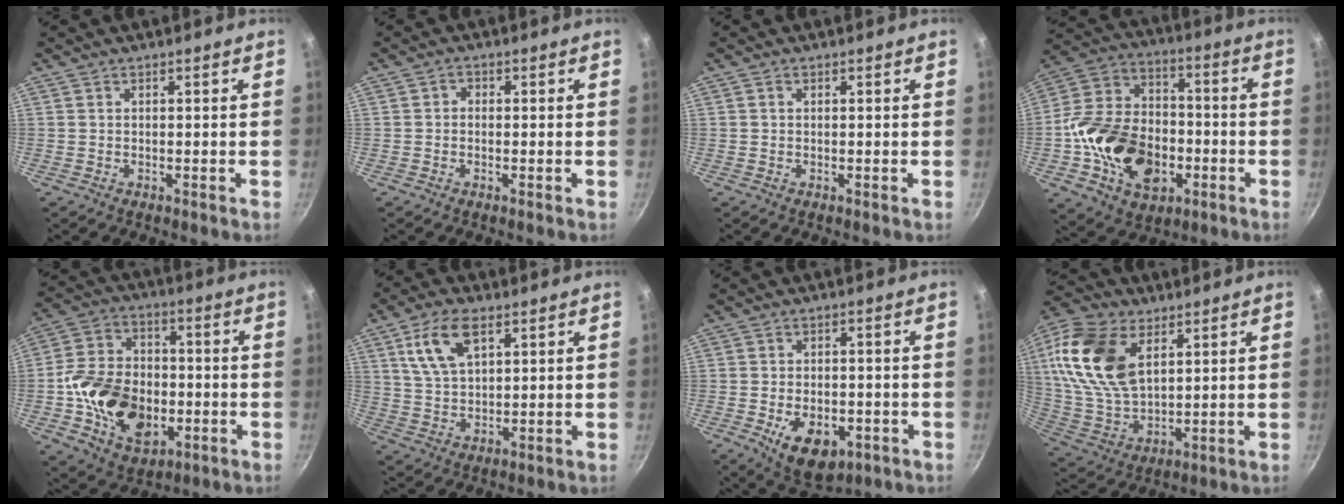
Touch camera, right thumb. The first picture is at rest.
{"total": 1.4, "force": [-0.2, 1.2, 0.7], "torque": [-0.010, 0.006, -0.006]}
{"total": 0.6, "force": [0.1, 0.5, 0.3], "torque": [-0.003, 0.004, 0.002]}
{"total": 21.5, "force": [-5.7, 15.2, 14.0], "torque": [-0.221, 0.045, -0.099]}
{"total": 18.4, "force": [-3.9, 13.2, 12.3], "torque": [-0.192, 0.027, -0.063]}
{"total": 10.2, "force": [4.4, 5.4, 7.4], "torque": [-0.133, -0.006, 0.086]}
{"total": 10.6, "force": [-3.7, 6.4, 7.5], "torque": [-0.096, 0.003, -0.043]}
{"total": 19.7, "force": [6.7, 11.9, 14.2], "torque": [-0.262, -0.017, 0.135]}